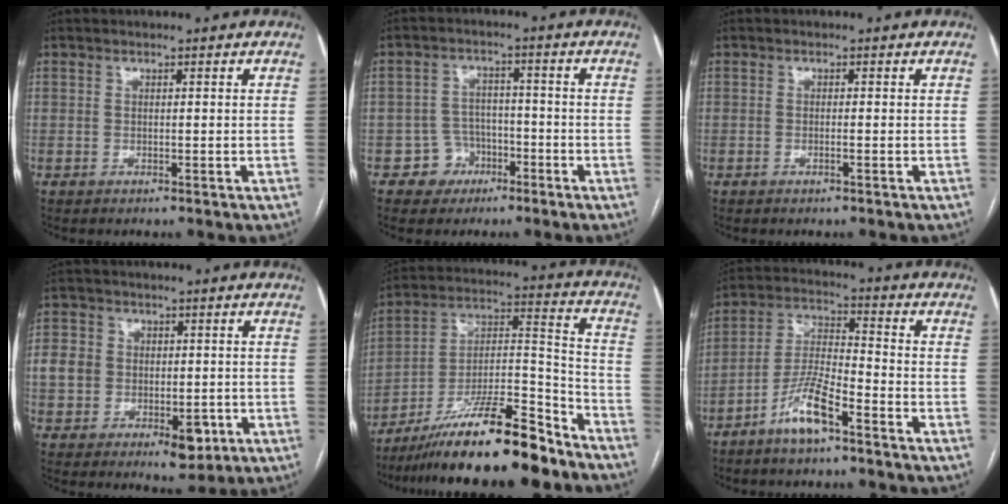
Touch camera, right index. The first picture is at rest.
{"total": 4.9, "force": [-2.6, 4.2, 0.3], "torque": [0.005, 0.017, -0.038]}
{"total": 0.7, "force": [-0.3, 0.0, 0.6], "torque": [-0.014, 0.000, -0.005]}
{"total": 9.3, "force": [-1.7, 7.2, 5.7], "torque": [-0.079, 0.014, -0.017]}
{"total": 21.1, "force": [-16.9, 2.6, 12.4], "torque": [-0.205, 0.005, -0.290]}
{"total": 8.7, "force": [-5.5, 1.7, 6.6], "torque": [-0.141, -0.001, -0.108]}